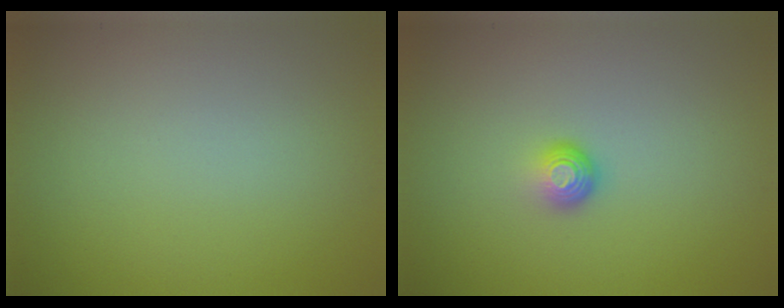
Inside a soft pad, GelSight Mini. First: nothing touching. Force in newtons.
{"total": 1.6, "press": 1.0, "slide": 1.2}